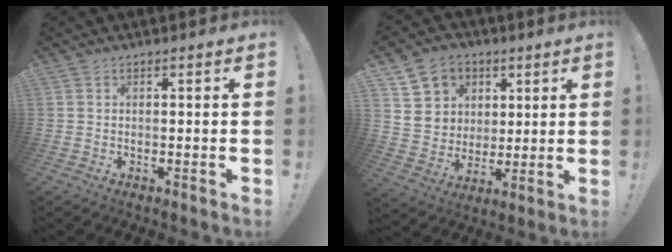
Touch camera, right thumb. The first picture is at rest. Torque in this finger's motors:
{"motor_torque": [-0.13, 0.47, 0.23, 0.15, 0.03]}